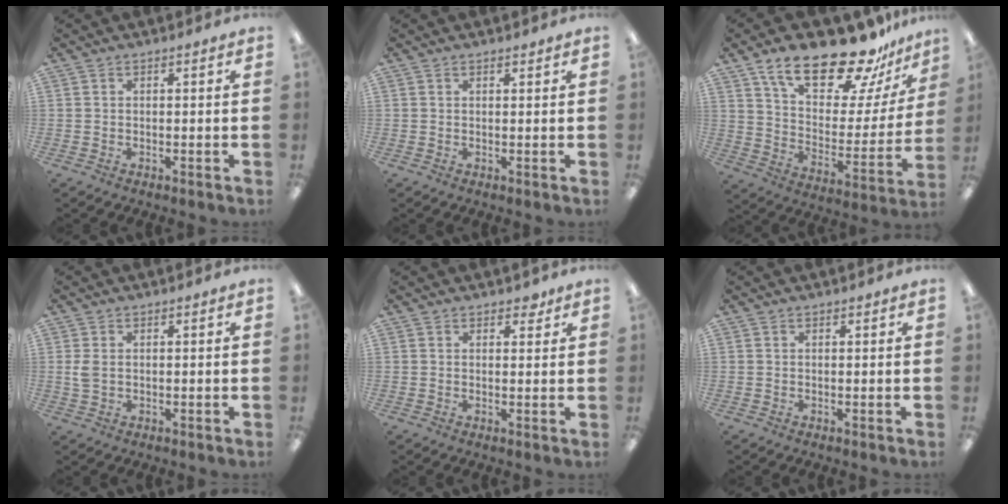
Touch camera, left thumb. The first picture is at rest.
{"total": 0.9, "force": [0.7, 0.5, 0.3], "torque": [-0.006, 0.001, 0.014]}
{"total": 22.2, "force": [16.5, 8.4, 12.3], "torque": [-0.203, -0.107, 0.286]}
{"total": 2.9, "force": [0.4, 1.9, 2.2], "torque": [-0.051, 0.002, 0.004]}
{"total": 2.4, "force": [1.8, 1.5, 0.8], "torque": [-0.001, -0.003, 0.029]}
{"total": 0.6, "force": [0.4, 0.3, 0.1], "torque": [-0.001, 0.002, 0.008]}